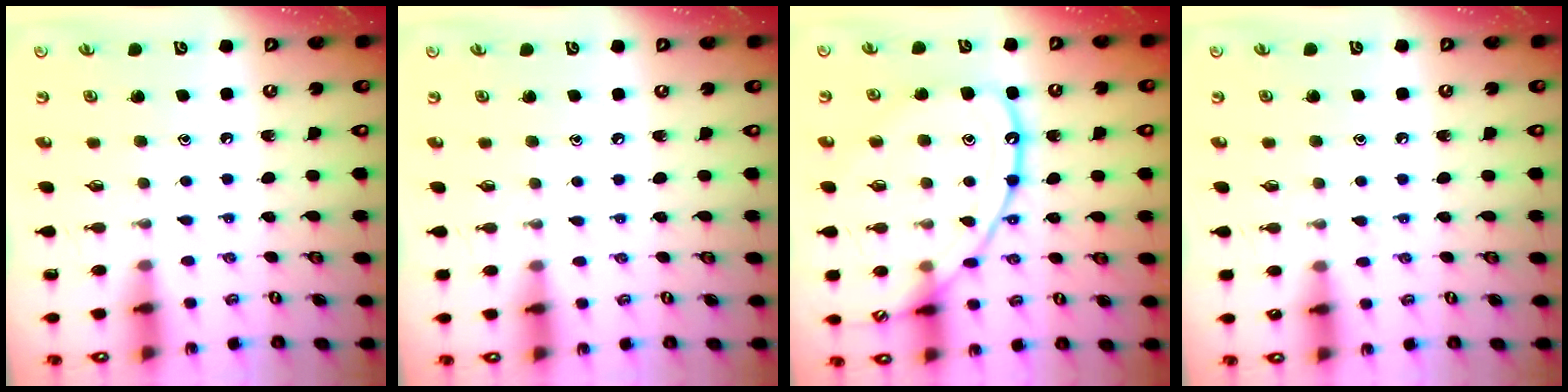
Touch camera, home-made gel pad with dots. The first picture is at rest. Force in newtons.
{"total": 2.5, "press": 2.5, "slide": 0.4}
{"total": 16.4, "press": 16.3, "slide": 1.4}
{"total": 4.5, "press": 4.4, "slide": 0.7}